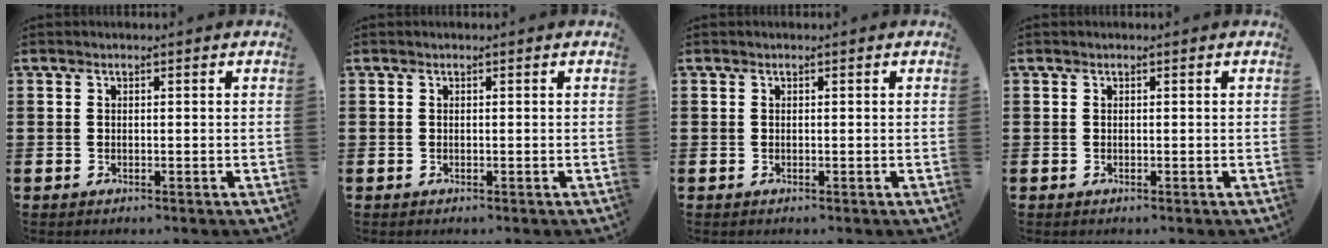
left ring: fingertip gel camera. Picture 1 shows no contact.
{"total": 0.0}
{"total": 0.0}
{"total": 0.0}